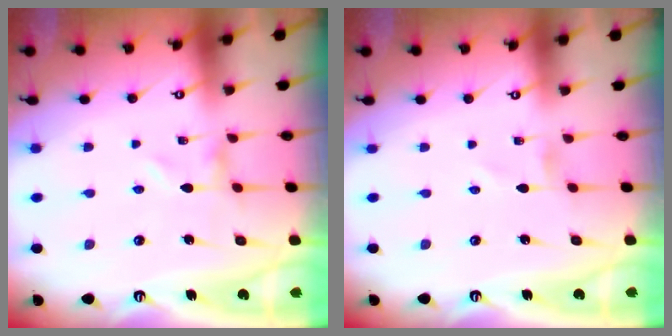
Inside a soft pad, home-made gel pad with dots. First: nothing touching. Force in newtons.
{"total": 0.0}